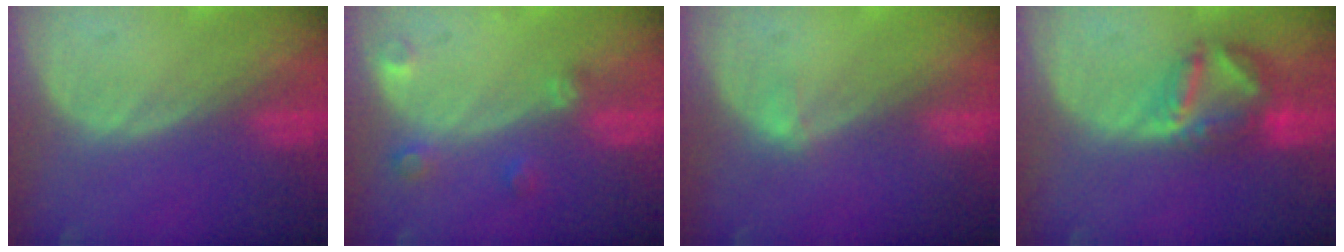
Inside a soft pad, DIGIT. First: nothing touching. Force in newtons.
{"total": 2.7, "press": 2.7, "slide": 0.3}
{"total": 1.1, "press": 0.8, "slide": 0.7}
{"total": 7.1, "press": 6.4, "slide": 3.2}